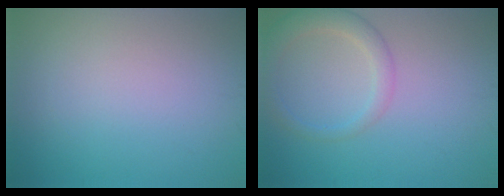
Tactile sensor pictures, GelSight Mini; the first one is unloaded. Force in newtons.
{"total": 2.9, "press": 2.9, "slide": 0.2}